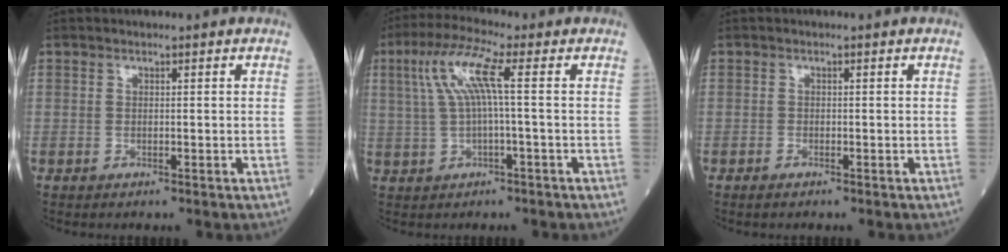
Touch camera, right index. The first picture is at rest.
{"total": 7.1, "force": [1.5, 0.1, 6.9], "torque": [-0.148, 0.026, 0.036]}
{"total": 0.7, "force": [-0.6, 0.2, 0.3], "torque": [-0.014, -0.003, -0.010]}